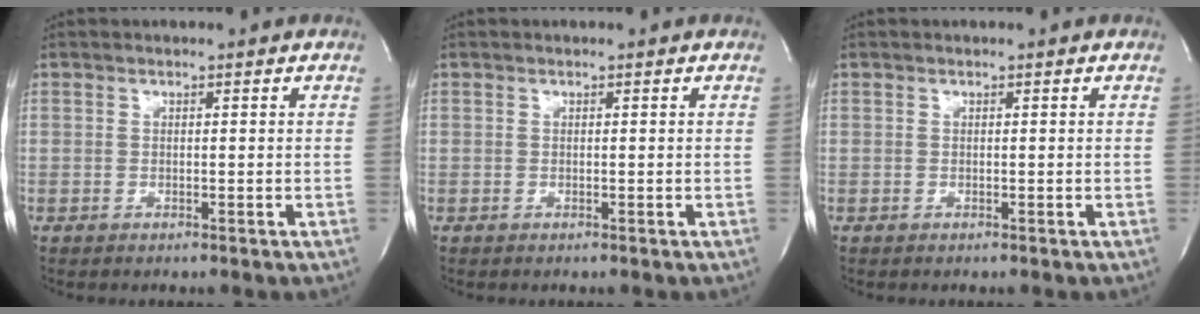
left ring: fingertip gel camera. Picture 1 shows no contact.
{"total": 0.0}
{"total": 0.0}